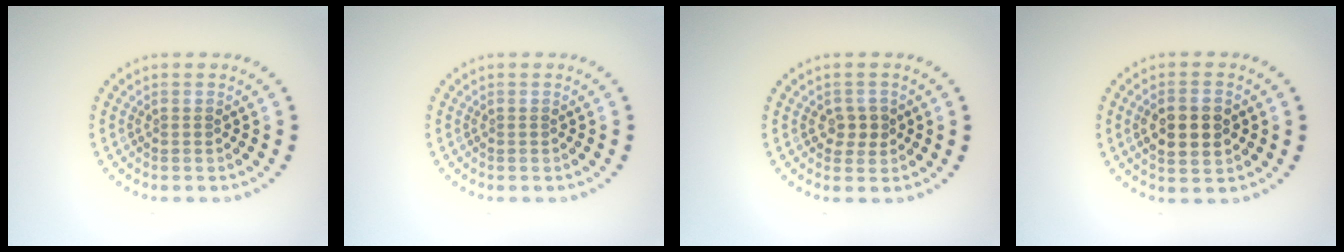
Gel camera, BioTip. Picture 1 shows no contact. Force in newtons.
{"total": 0.0}
{"total": 1.9, "press": 1.8, "slide": 0.5}
{"total": 3.8, "press": 3.8, "slide": 0.4}